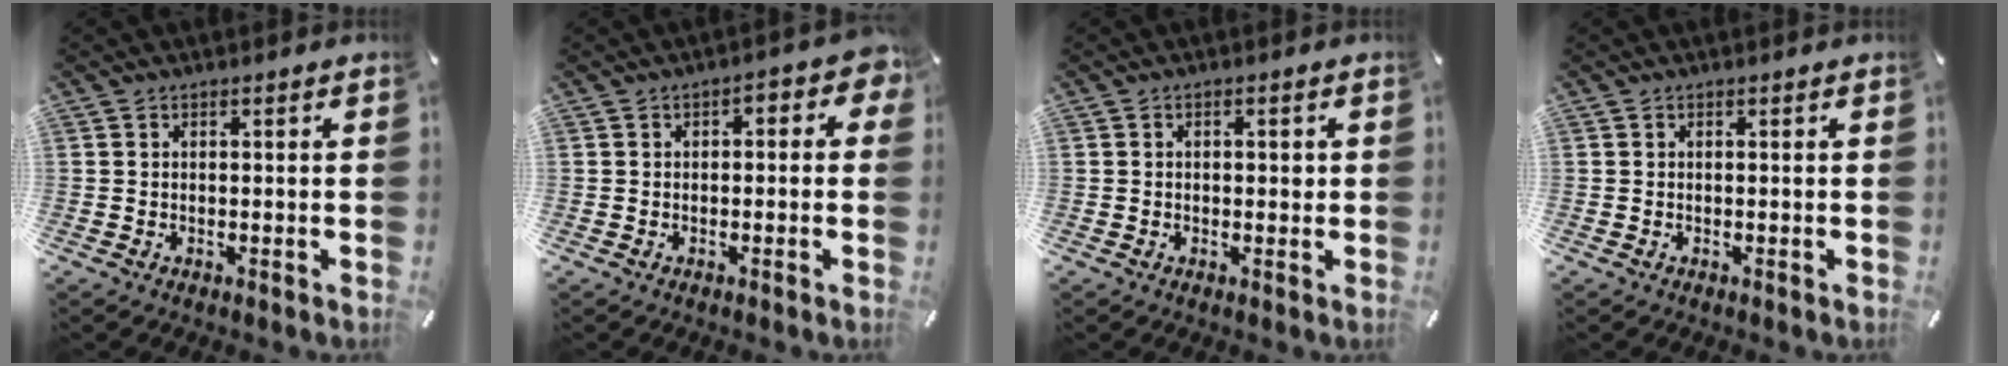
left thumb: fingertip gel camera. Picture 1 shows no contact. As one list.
[{"total": 4.2, "force": [-0.6, 2.3, 3.4], "torque": [-0.054, 0.013, -0.014]}, {"total": 1.7, "force": [-0.1, 1.0, 1.4], "torque": [-0.026, 0.005, -0.003]}, {"total": 0.0}]